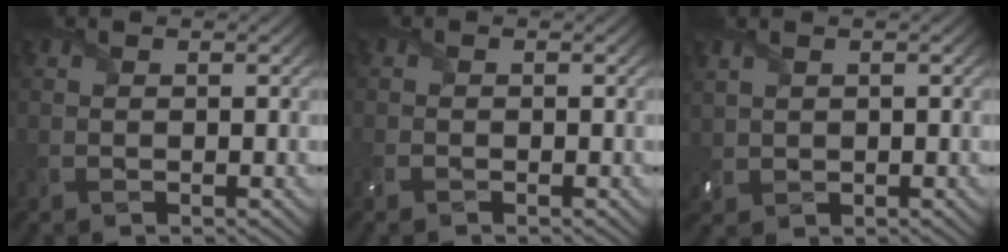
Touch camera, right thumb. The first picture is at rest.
{"total": 1.3, "force": [-0.9, 0.7, 0.6], "torque": [-0.015, -0.004, -0.020]}
{"total": 2.1, "force": [1.1, 1.4, 1.2], "torque": [-0.041, 0.003, 0.026]}